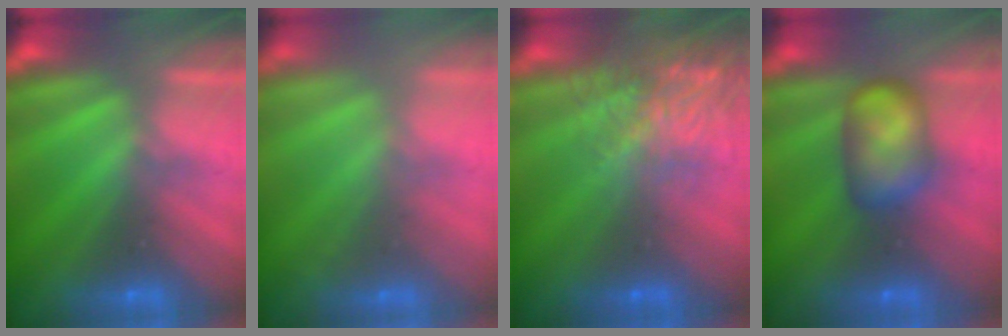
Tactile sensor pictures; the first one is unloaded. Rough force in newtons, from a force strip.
{"total": 2.4}
{"total": 8.1}
{"total": 7.8}